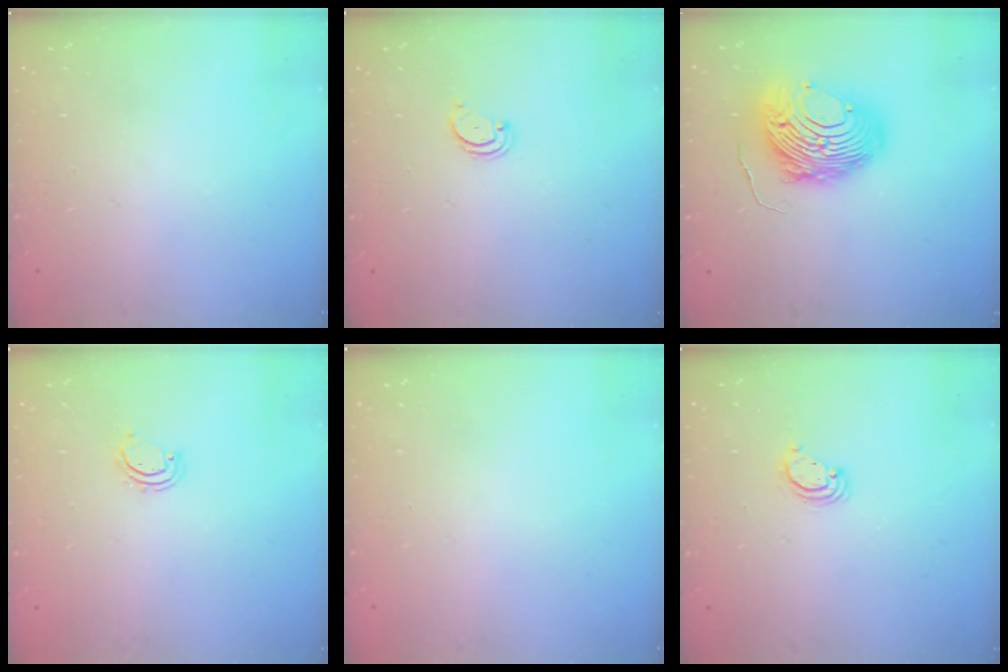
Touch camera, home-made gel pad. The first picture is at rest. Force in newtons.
{"total": 2.0, "press": 2.0, "slide": 0.2}
{"total": 14.7, "press": 14.6, "slide": 1.4}
{"total": 2.5, "press": 2.5, "slide": 0.3}
{"total": 0.0}
{"total": 3.4, "press": 3.3, "slide": 0.4}